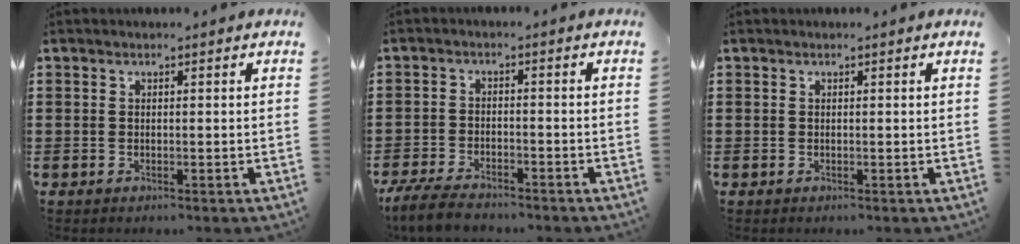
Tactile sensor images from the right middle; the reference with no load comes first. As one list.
[{"total": 4.6, "force": [-4.1, 0.9, 1.7], "torque": [-0.050, -0.003, -0.088]}, {"total": 0.0}]